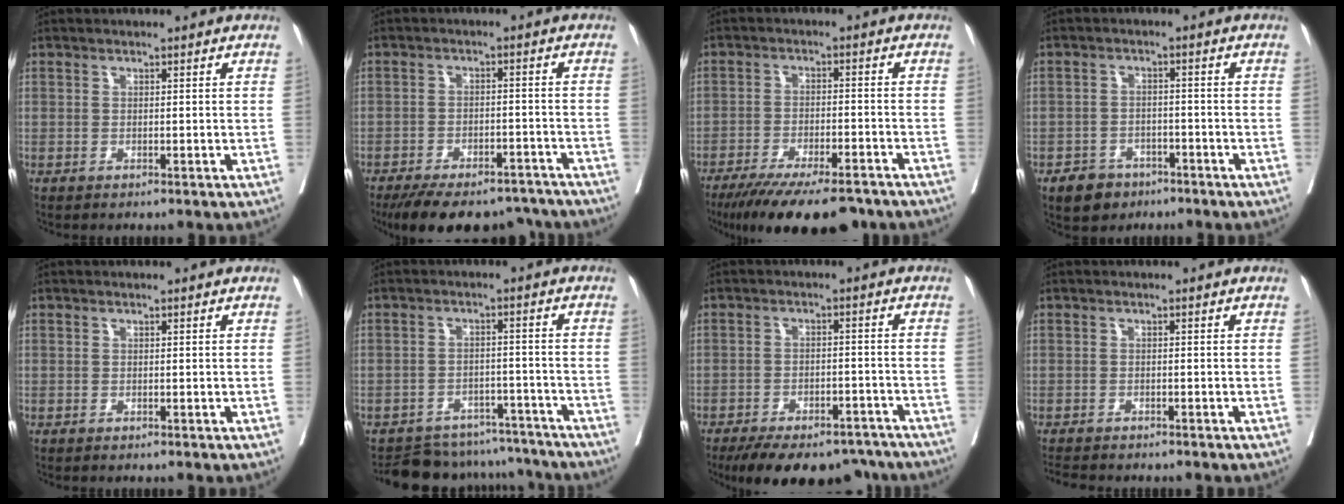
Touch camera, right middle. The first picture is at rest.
{"total": 15.9, "force": [-13.5, 5.8, 6.0], "torque": [-0.118, -0.001, -0.184]}
{"total": 16.0, "force": [-13.1, 3.3, 8.5], "torque": [-0.131, -0.024, -0.194]}
{"total": 4.6, "force": [-3.1, 3.2, 1.2], "torque": [-0.026, 0.005, -0.045]}
{"total": 0.0}
{"total": 12.2, "force": [-11.3, 4.3, 0.8], "torque": [-0.008, 0.023, -0.145]}
{"total": 17.0, "force": [-13.9, 6.9, 6.8], "torque": [-0.126, -0.001, -0.185]}
{"total": 5.0, "force": [-4.5, 1.1, 1.8], "torque": [-0.034, -0.012, -0.070]}